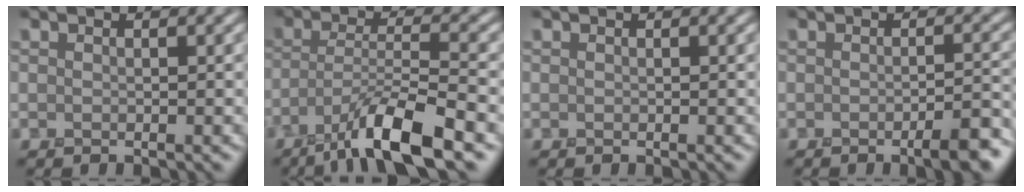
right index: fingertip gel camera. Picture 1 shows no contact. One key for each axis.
{"total": 7.9, "fx": -5.1, "fy": 1.3, "fz": 5.9, "tx": -0.104, "ty": 0.001, "tz": -0.098}
{"total": 0.0}
{"total": 3.4, "fx": -1.8, "fy": 0.7, "fz": 2.9, "tx": -0.038, "ty": 0.000, "tz": -0.031}